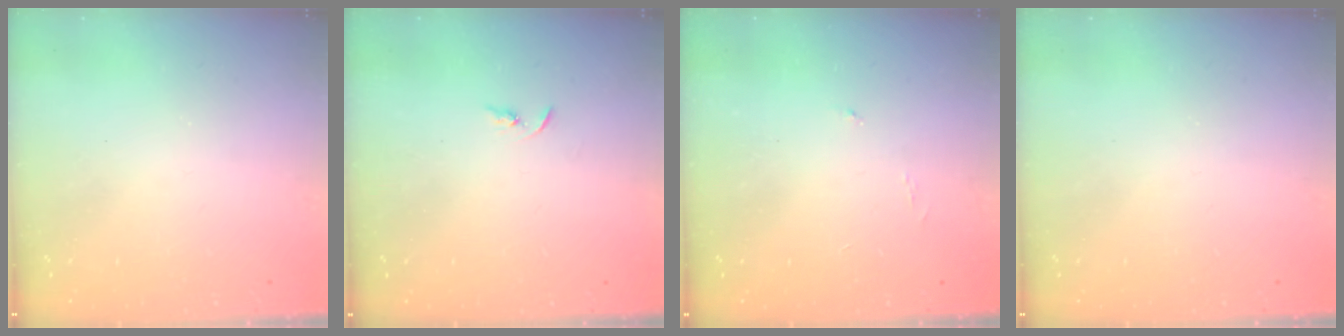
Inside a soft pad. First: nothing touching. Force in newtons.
{"total": 2.2, "press": 2.2, "slide": 0.2}
{"total": 3.1, "press": 3.1, "slide": 0.5}
{"total": 0.0}